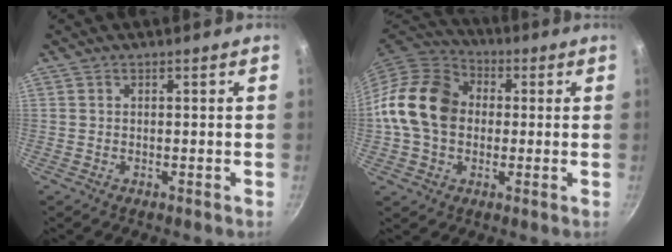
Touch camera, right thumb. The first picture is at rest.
{"total": 16.0, "force": [0.5, 12.5, 10.0], "torque": [-0.157, 0.028, -0.007]}